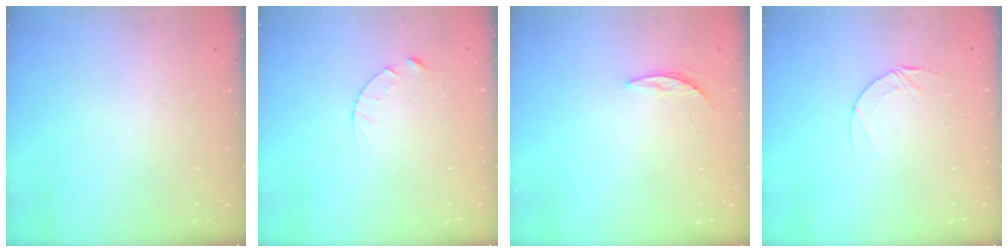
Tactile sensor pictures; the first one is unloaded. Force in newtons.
{"total": 4.1, "press": 4.0, "slide": 0.4}
{"total": 4.5, "press": 4.4, "slide": 0.4}
{"total": 4.6, "press": 4.6, "slide": 0.4}